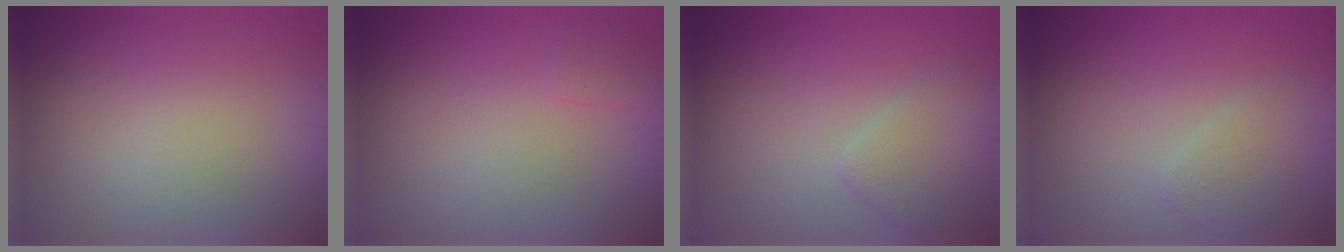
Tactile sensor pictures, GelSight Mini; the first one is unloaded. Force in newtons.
{"total": 1.0, "press": 1.0, "slide": 0.1}
{"total": 3.0, "press": 3.0, "slide": 0.2}
{"total": 2.1, "press": 2.1, "slide": 0.1}